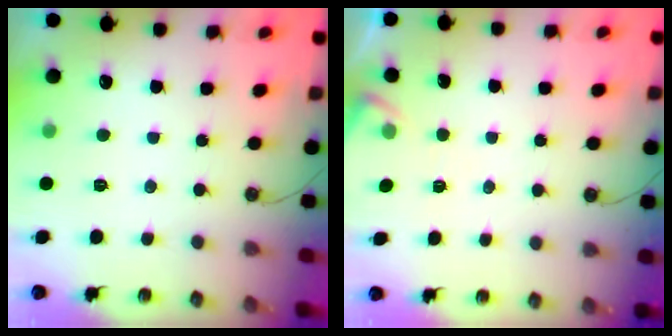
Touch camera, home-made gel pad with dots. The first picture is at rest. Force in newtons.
{"total": 5.3, "press": 5.2, "slide": 0.5}